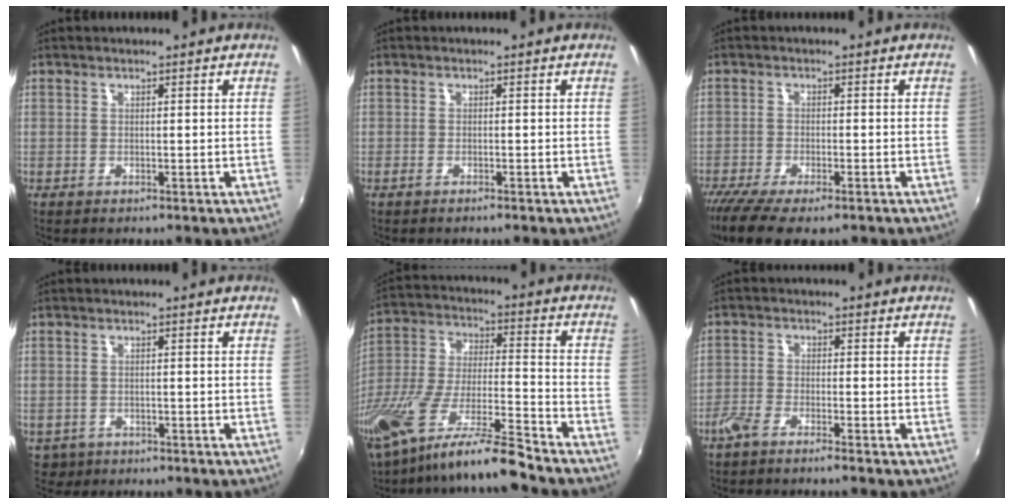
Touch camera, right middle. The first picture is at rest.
{"total": 1.2, "force": [-1.0, 0.0, 0.7], "torque": [-0.016, -0.002, -0.020]}
{"total": 9.6, "force": [-7.1, 2.5, 5.9], "torque": [-0.142, -0.042, -0.126]}
{"total": 3.7, "force": [-1.6, 3.1, 1.3], "torque": [-0.034, -0.005, -0.020]}
{"total": 17.7, "force": [-14.0, 0.7, 10.8], "torque": [-0.216, -0.026, -0.263]}
{"total": 3.6, "force": [-3.0, 0.4, 2.0], "torque": [-0.060, 0.000, -0.064]}